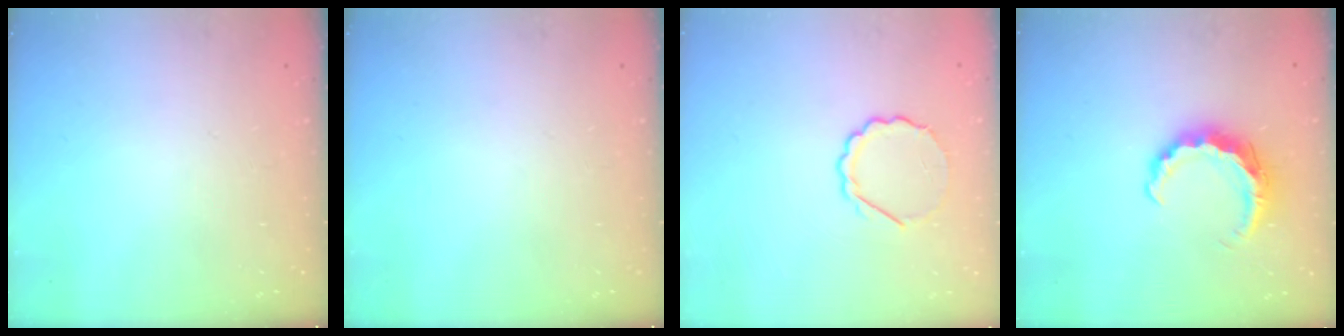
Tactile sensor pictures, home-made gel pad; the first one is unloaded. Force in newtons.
{"total": 0.0}
{"total": 5.4, "press": 5.2, "slide": 1.3}
{"total": 8.3, "press": 8.3, "slide": 0.9}